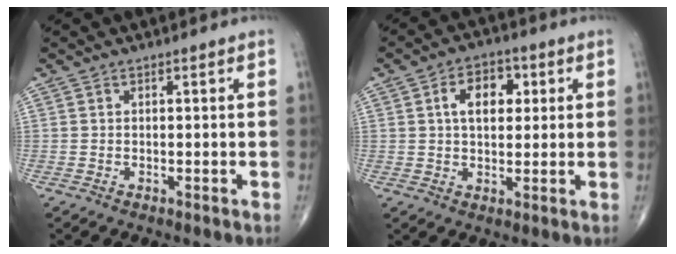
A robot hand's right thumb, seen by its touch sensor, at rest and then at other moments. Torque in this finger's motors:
{"motor_torque": [-0.11, 0.19, 0.38, 0.22, 0.18]}